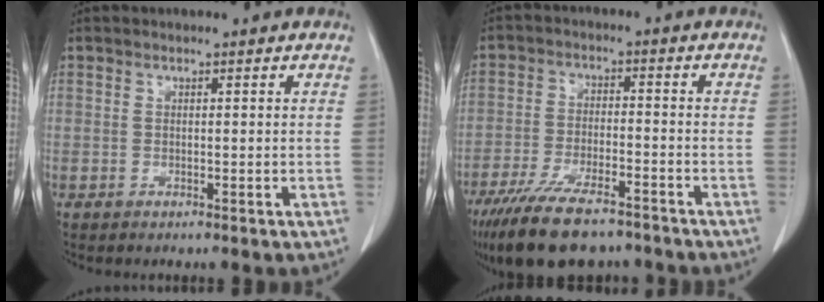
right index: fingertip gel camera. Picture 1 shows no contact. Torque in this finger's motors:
{"motor_torque": [1.48, -0.66, 0.38, 0.17]}